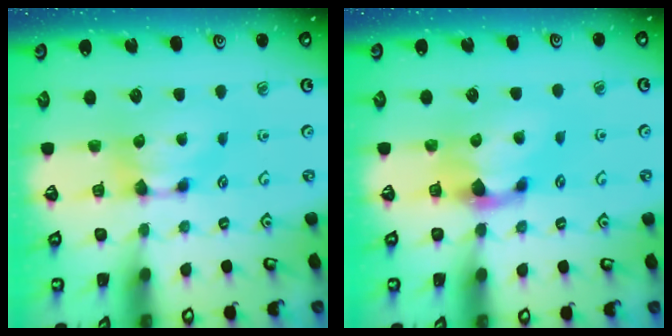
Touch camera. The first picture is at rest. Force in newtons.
{"total": 1.7, "press": 1.3, "slide": 1.1}